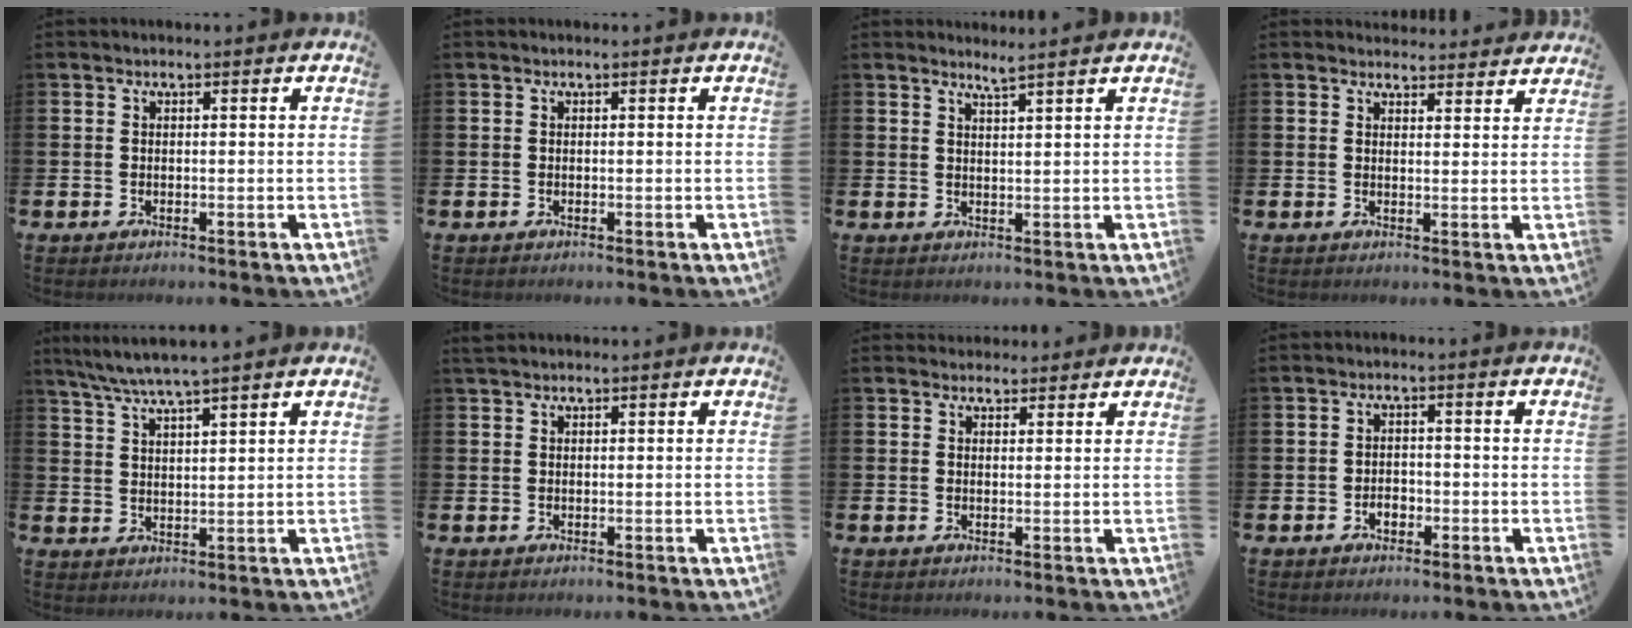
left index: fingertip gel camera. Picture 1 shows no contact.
{"total": 0.0}
{"total": 2.2, "force": [2.1, -0.6, 0.2], "torque": [-0.010, -0.008, 0.040]}
{"total": 2.8, "force": [2.8, 0.6, -0.2], "torque": [0.007, -0.017, 0.049]}
{"total": 5.1, "force": [4.6, -0.4, 1.9], "torque": [-0.056, -0.016, 0.084]}
{"total": 0.9, "force": [0.9, 0.2, 0.2], "torque": [0.008, -0.002, 0.014]}
{"total": 2.2, "force": [2.1, 0.8, -0.2], "torque": [0.012, -0.006, 0.036]}
{"total": 1.9, "force": [-0.8, 1.3, 1.0], "torque": [-0.011, -0.002, -0.019]}